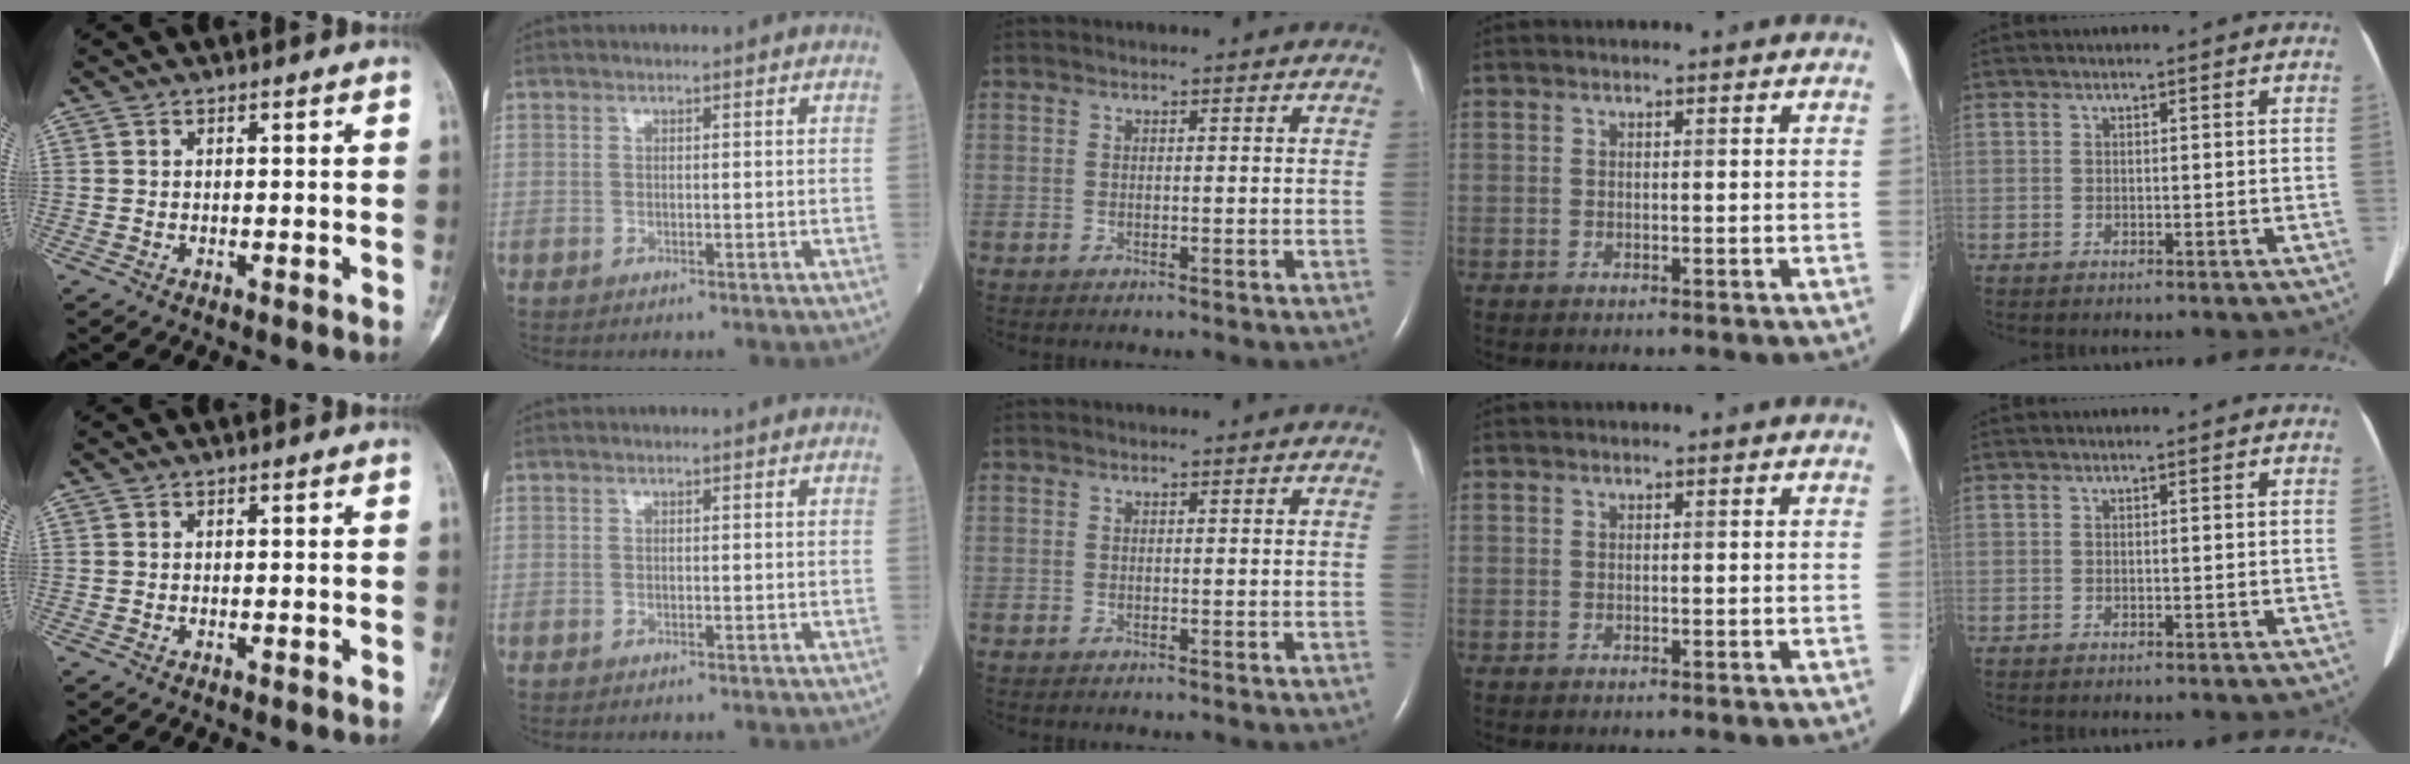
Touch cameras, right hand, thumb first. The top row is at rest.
{}